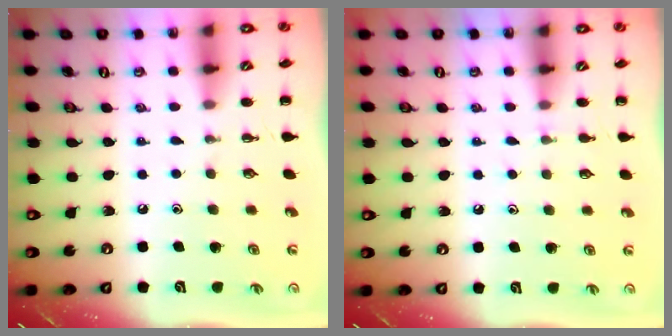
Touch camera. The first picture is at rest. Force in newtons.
{"total": 3.2, "press": 3.0, "slide": 1.2}